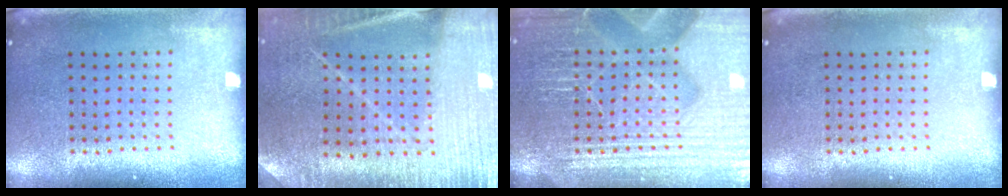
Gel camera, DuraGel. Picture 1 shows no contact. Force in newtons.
{"total": 2.0, "press": 2.0, "slide": 0.1}
{"total": 7.6, "press": 7.5, "slide": 1.0}
{"total": 0.0}